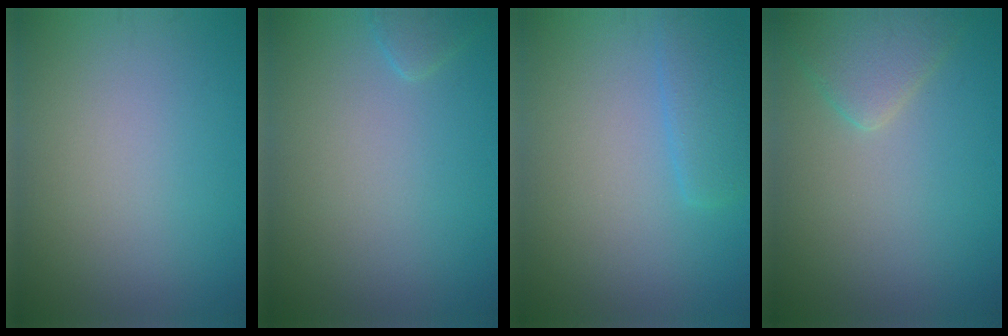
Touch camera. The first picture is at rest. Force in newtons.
{"total": 1.1, "press": 1.1, "slide": 0.1}
{"total": 2.5, "press": 2.5, "slide": 0.3}
{"total": 3.1, "press": 3.1, "slide": 0.0}